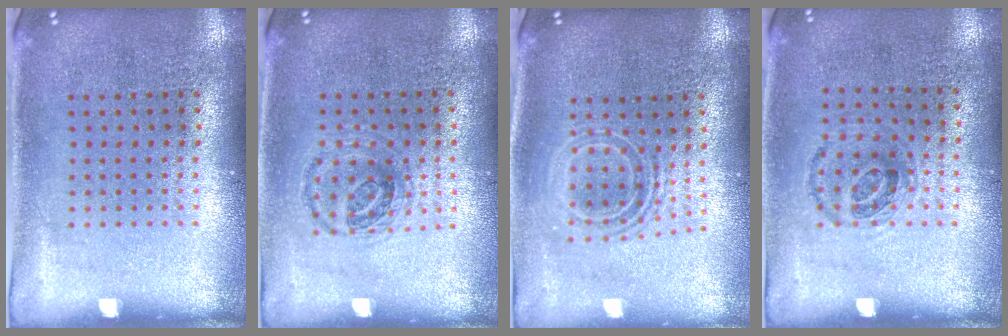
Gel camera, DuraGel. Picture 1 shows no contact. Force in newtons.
{"total": 0.9, "press": 0.9, "slide": 0.2}
{"total": 1.7, "press": 1.3, "slide": 1.1}
{"total": 0.9, "press": 0.7, "slide": 0.5}